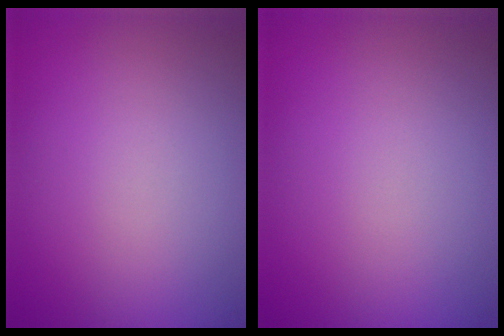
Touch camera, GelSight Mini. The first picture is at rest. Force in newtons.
{"total": 0.0}